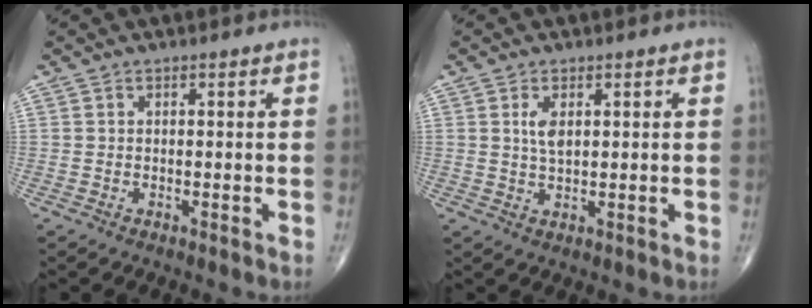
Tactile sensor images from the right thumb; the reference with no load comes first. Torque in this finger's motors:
{"motor_torque": [0.96, 0.74, 0.41, -0.25, 0.19]}